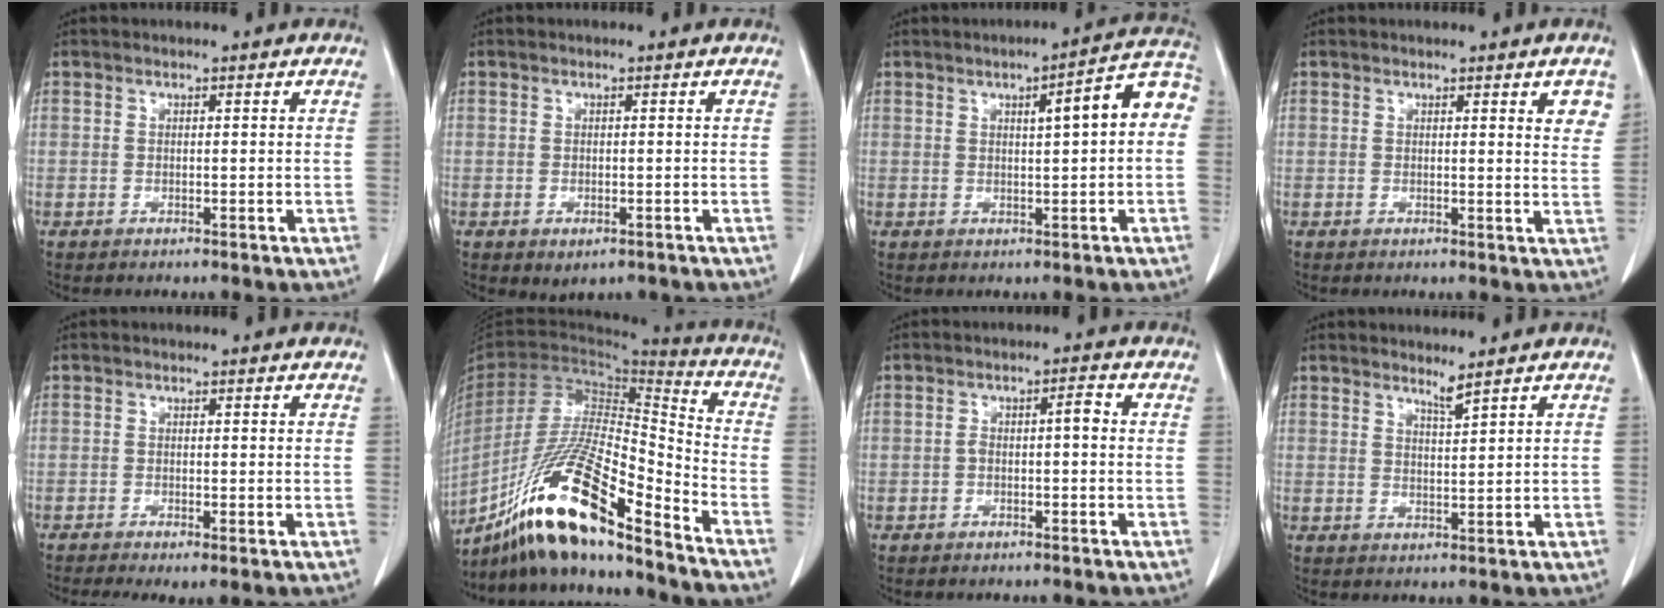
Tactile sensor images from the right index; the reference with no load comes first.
{"total": 2.1, "force": [-1.0, 1.2, 1.3], "torque": [-0.017, -0.002, -0.003]}
{"total": 7.8, "force": [1.2, 1.2, 7.6], "torque": [-0.097, 0.026, 0.011]}
{"total": 3.7, "force": [1.9, 0.6, 3.1], "torque": [-0.030, -0.008, 0.018]}
{"total": 4.4, "force": [-2.7, 1.0, 3.2], "torque": [-0.055, -0.014, -0.045]}
{"total": 20.2, "force": [-14.5, 2.0, 14.0], "torque": [-0.281, -0.020, -0.266]}
{"total": 2.6, "force": [-0.3, 0.7, 2.5], "torque": [-0.043, 0.014, -0.005]}
{"total": 1.8, "force": [1.6, -0.7, 0.5], "torque": [-0.014, -0.013, 0.031]}